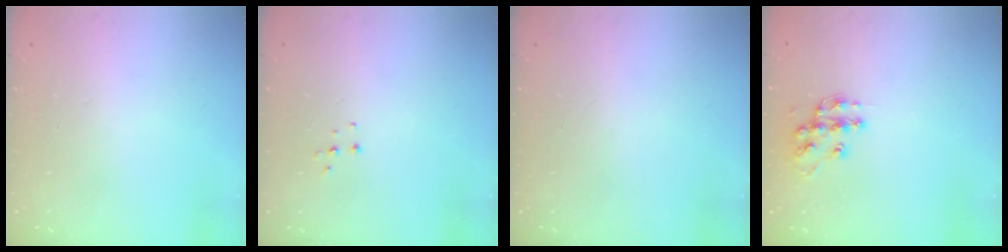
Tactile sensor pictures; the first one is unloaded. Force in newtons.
{"total": 3.7, "press": 3.7, "slide": 0.3}
{"total": 0.0}
{"total": 11.8, "press": 11.8, "slide": 0.6}